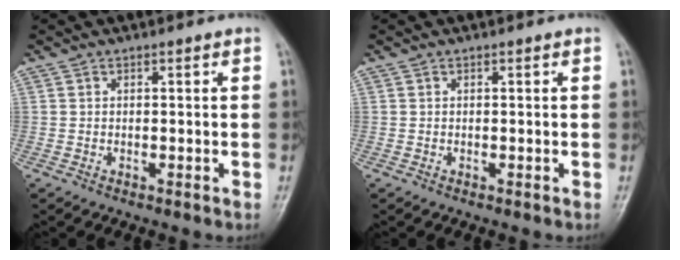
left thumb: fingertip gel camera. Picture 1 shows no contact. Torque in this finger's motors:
{"motor_torque": [0.05, -0.03, -0.10, -0.08, 0.00]}